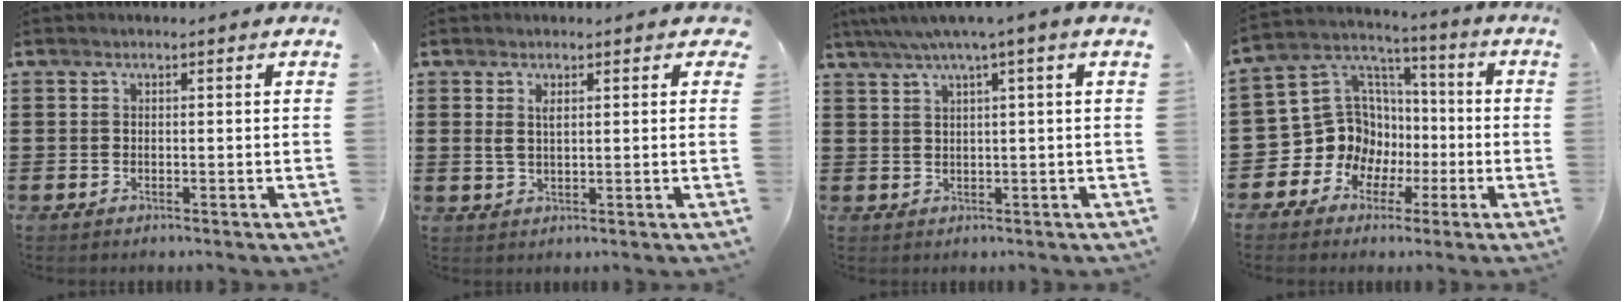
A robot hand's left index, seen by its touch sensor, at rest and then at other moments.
{"total": 2.6, "force": [1.0, 1.3, 2.0], "torque": [-0.034, 0.004, 0.015]}
{"total": 3.0, "force": [1.4, -0.2, 2.6], "torque": [-0.054, 0.000, 0.022]}
{"total": 11.8, "force": [-2.0, 11.1, 3.7], "torque": [-0.117, -0.007, -0.028]}